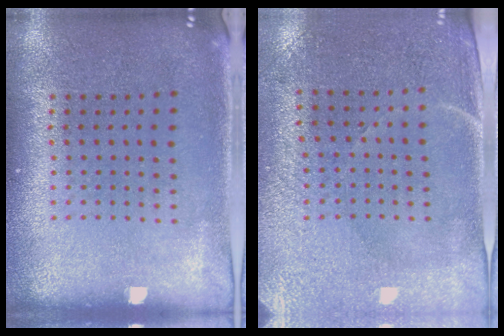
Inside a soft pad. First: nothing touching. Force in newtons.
{"total": 3.0, "press": 2.7, "slide": 1.3}